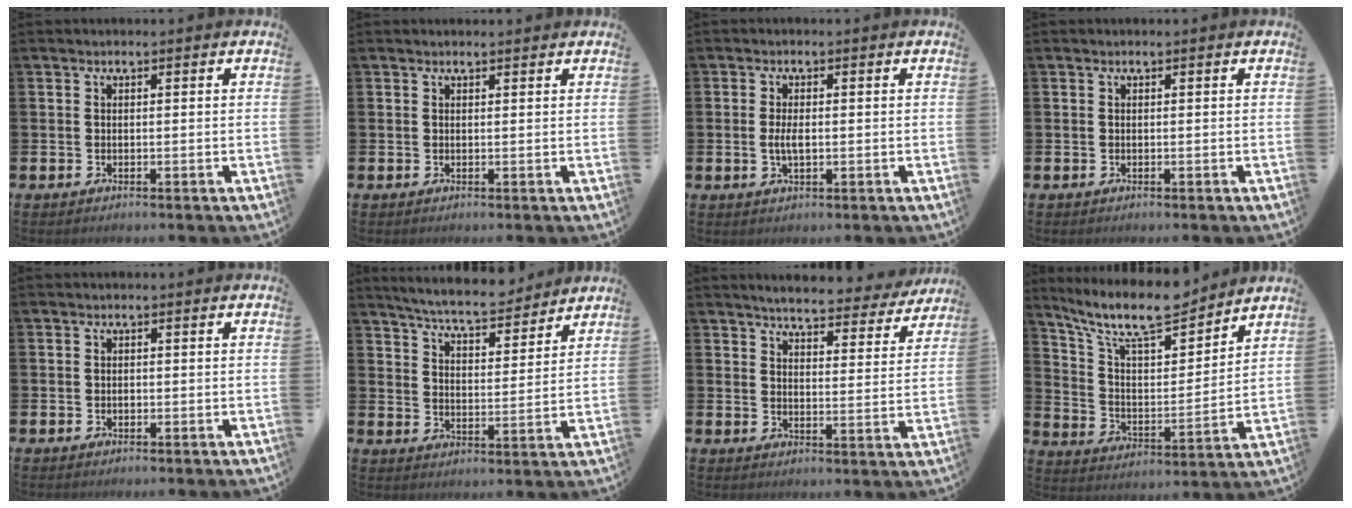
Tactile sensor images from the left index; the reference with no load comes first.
{"total": 0.6, "force": [0.6, 0.1, 0.1], "torque": [0.009, -0.003, 0.008]}
{"total": 2.5, "force": [-0.1, 1.0, 2.3], "torque": [-0.040, 0.000, -0.004]}
{"total": 0.0}
{"total": 0.6, "force": [-0.1, 0.5, 0.3], "torque": [-0.003, 0.002, -0.004]}
{"total": 6.9, "force": [6.6, 0.7, 1.6], "torque": [-0.050, -0.043, 0.116]}
{"total": 5.0, "force": [4.8, 0.6, 1.1], "torque": [-0.030, -0.033, 0.079]}
{"total": 11.6, "force": [10.1, 2.7, 5.1], "torque": [-0.131, -0.059, 0.177]}